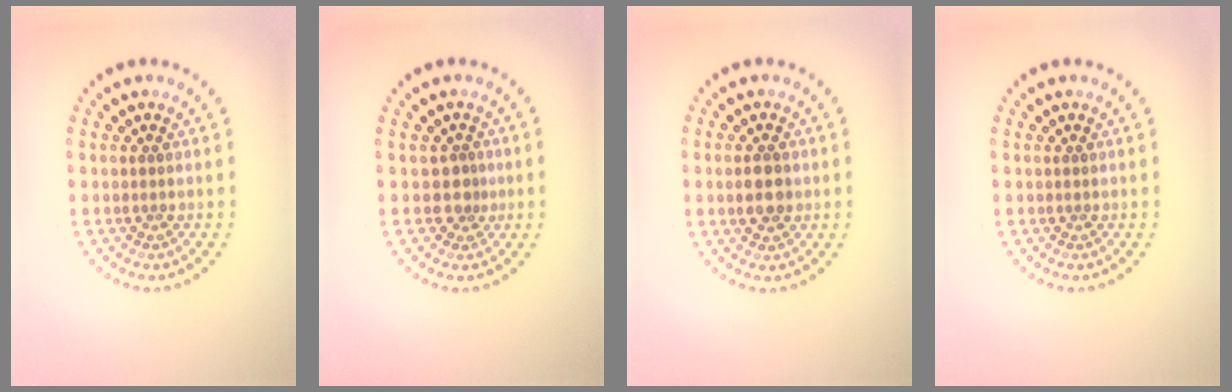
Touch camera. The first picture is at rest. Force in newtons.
{"total": 1.2, "press": 0.9, "slide": 0.9}
{"total": 3.1, "press": 3.1, "slide": 0.1}
{"total": 0.0}